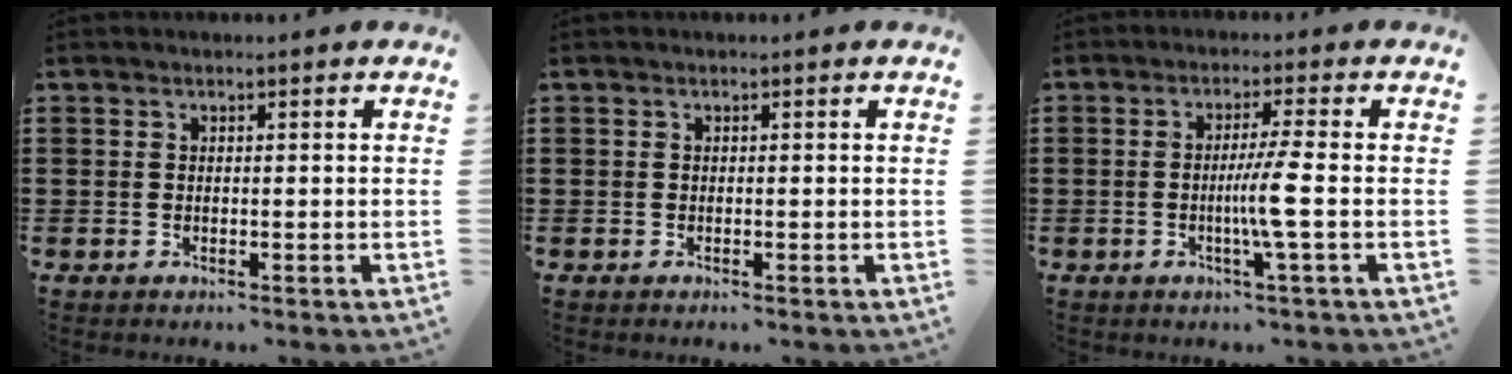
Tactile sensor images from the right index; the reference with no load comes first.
{"total": 0.0}
{"total": 5.2, "force": [-0.9, -1.0, 5.1], "torque": [-0.096, -0.015, -0.024]}